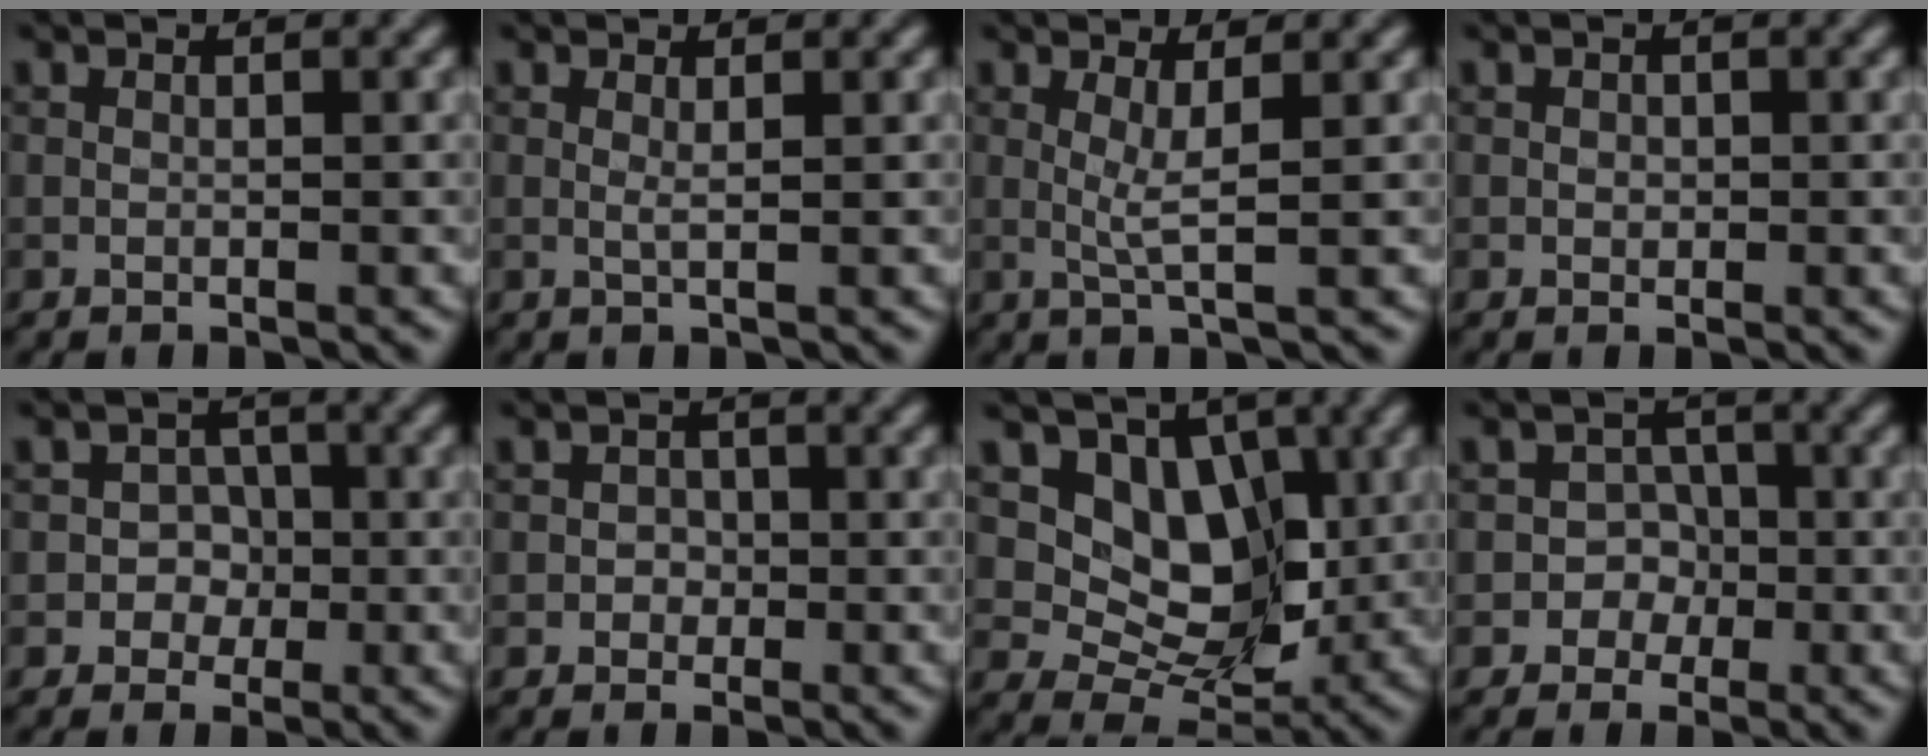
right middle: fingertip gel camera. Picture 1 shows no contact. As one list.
[{"total": 0.8, "force": [0.2, 0.1, 0.8], "torque": [-0.014, -0.002, 0.002]}, {"total": 2.2, "force": [0.4, 0.2, 2.1], "torque": [-0.047, -0.005, 0.005]}, {"total": 0.5, "force": [0.1, 0.5, 0.2], "torque": [-0.001, -0.003, 0.000]}, {"total": 3.1, "force": [-0.7, 2.9, 0.7], "torque": [0.015, 0.010, -0.032]}, {"total": 1.3, "force": [-0.3, 1.2, 0.3], "torque": [0.017, 0.001, -0.010]}, {"total": 7.2, "force": [1.8, 5.6, 4.2], "torque": [-0.059, -0.012, 0.018]}, {"total": 3.5, "force": [-1.2, 3.3, 0.6], "torque": [0.027, 0.013, -0.039]}]